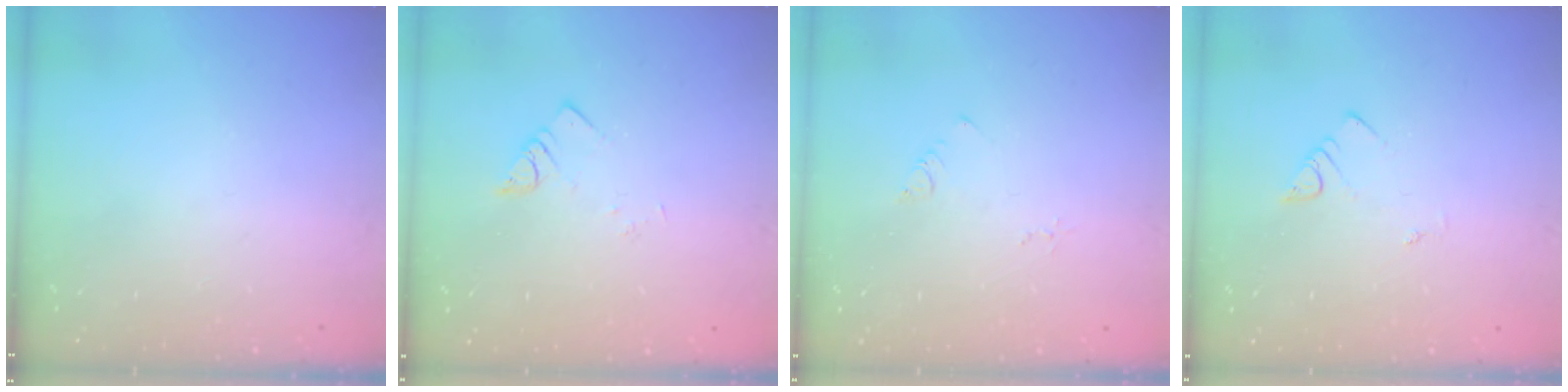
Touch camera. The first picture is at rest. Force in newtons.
{"total": 1.9, "press": 1.9, "slide": 0.2}
{"total": 1.4, "press": 1.3, "slide": 0.3}
{"total": 1.9, "press": 1.9, "slide": 0.2}